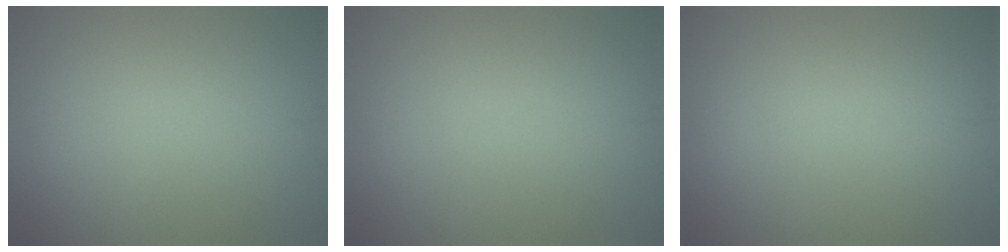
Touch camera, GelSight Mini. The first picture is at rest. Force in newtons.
{"total": 0.0}
{"total": 0.0}